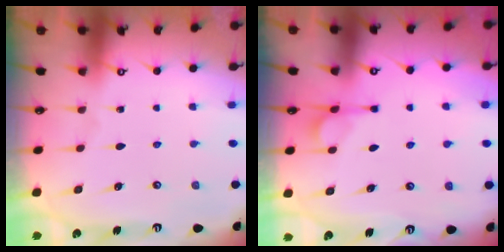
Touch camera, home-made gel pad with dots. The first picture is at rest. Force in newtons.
{"total": 3.3, "press": 3.3, "slide": 0.5}